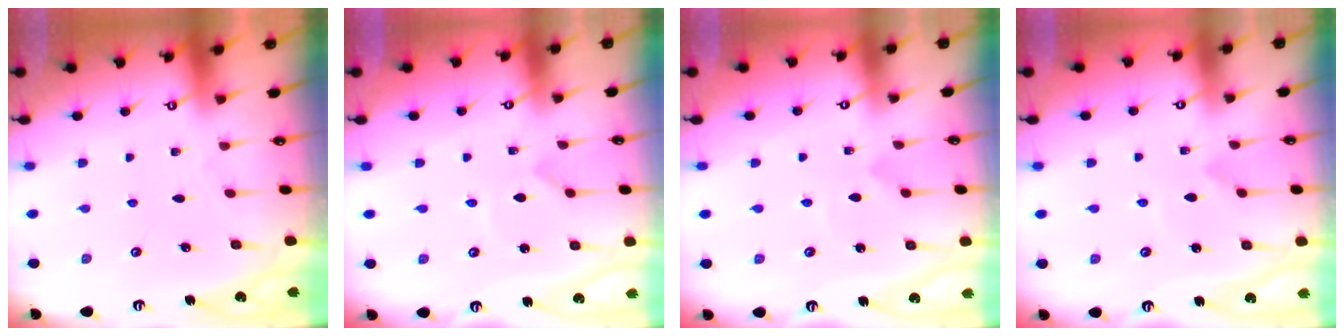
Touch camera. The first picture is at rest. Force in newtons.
{"total": 0.0}
{"total": 1.7, "press": 1.7, "slide": 0.1}
{"total": 2.9, "press": 2.9, "slide": 0.2}